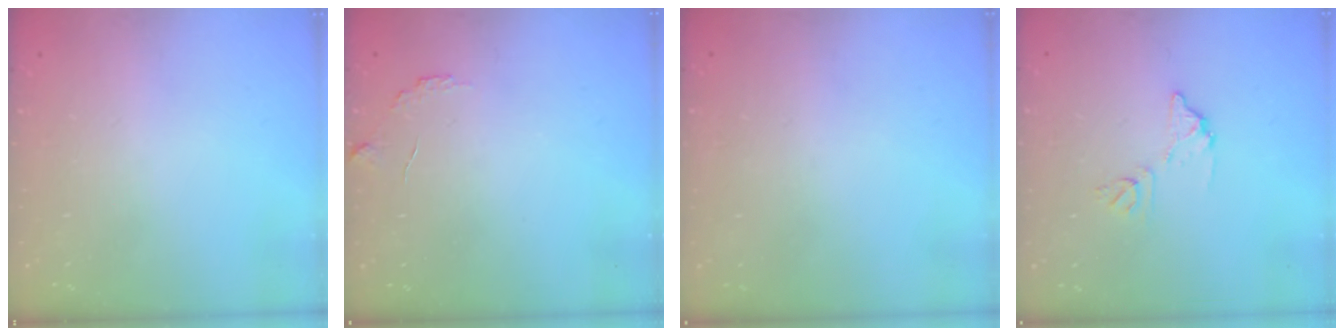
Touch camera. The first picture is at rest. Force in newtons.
{"total": 5.6, "press": 5.6, "slide": 0.2}
{"total": 3.2, "press": 3.2, "slide": 0.1}
{"total": 8.7, "press": 8.6, "slide": 0.3}